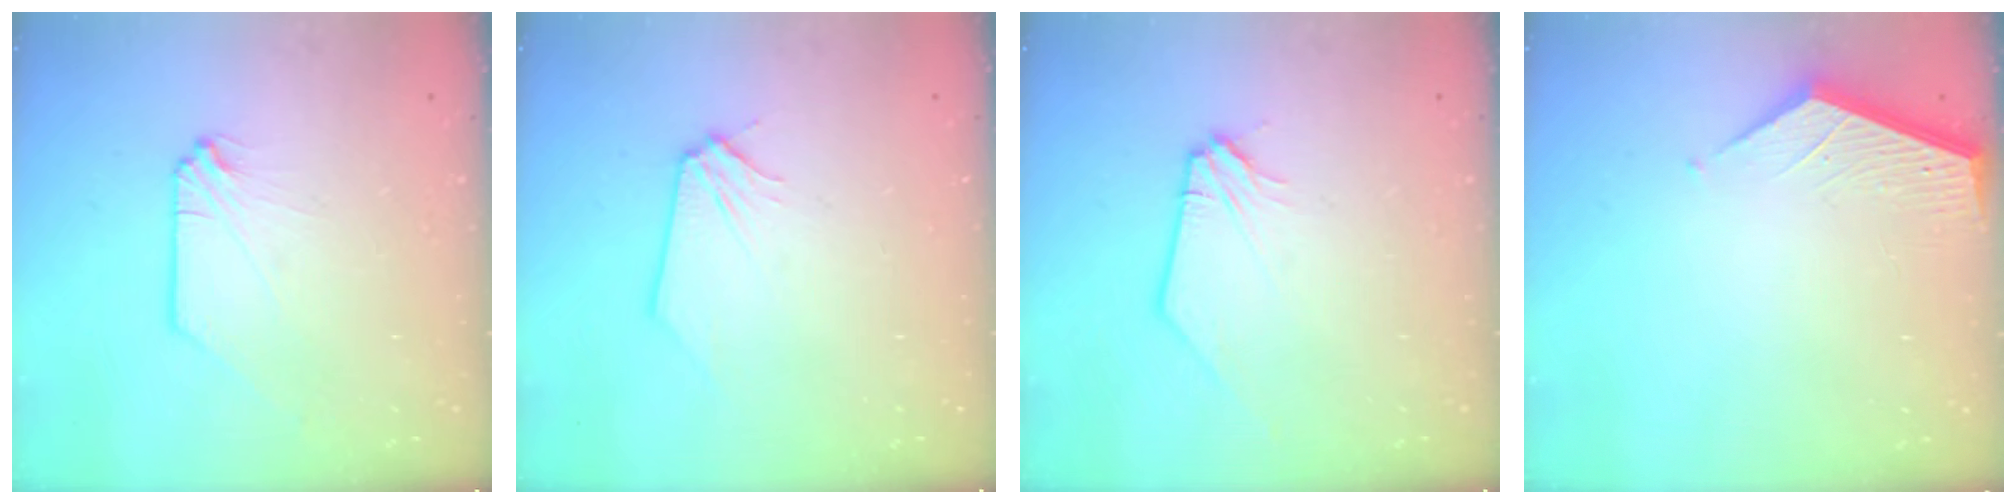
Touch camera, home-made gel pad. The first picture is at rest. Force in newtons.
{"total": 0.0}
{"total": 0.8, "press": 0.8, "slide": 0.1}
{"total": 3.7, "press": 3.7, "slide": 0.4}